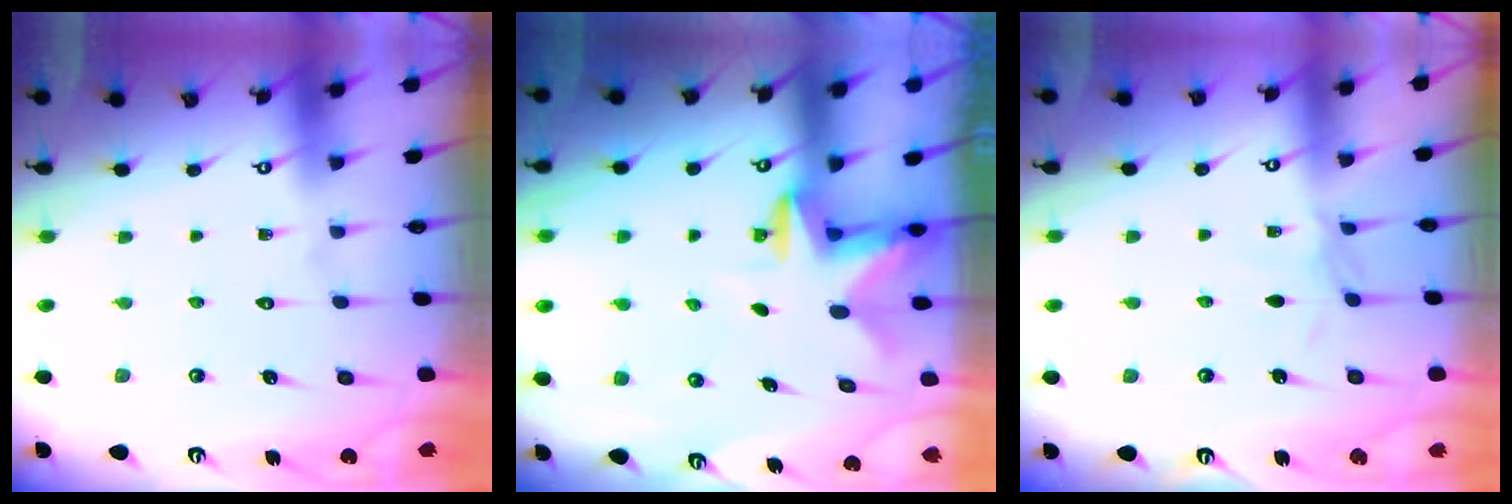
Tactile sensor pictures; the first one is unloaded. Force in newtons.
{"total": 2.5, "press": 2.5, "slide": 0.5}
{"total": 2.8, "press": 2.7, "slide": 0.5}